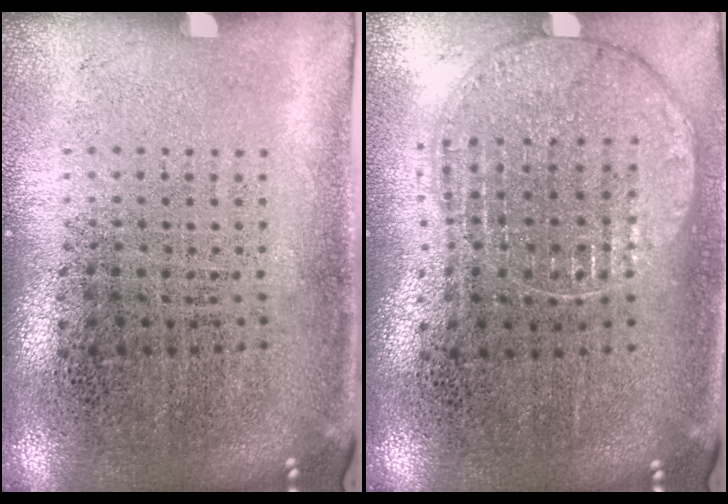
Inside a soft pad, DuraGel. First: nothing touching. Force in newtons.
{"total": 1.0, "press": 0.9, "slide": 0.2}